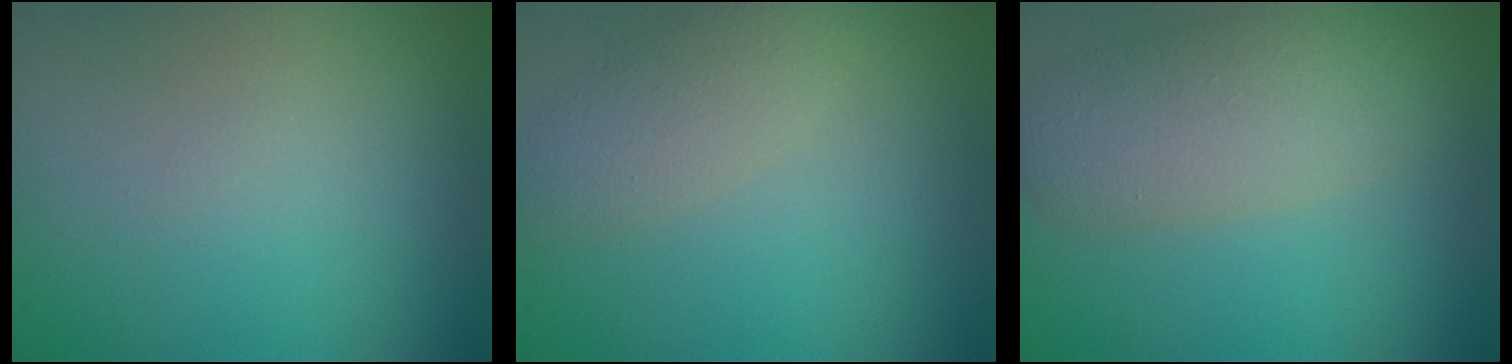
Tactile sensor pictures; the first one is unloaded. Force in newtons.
{"total": 2.6, "press": 2.6, "slide": 0.2}
{"total": 4.4, "press": 4.4, "slide": 0.2}